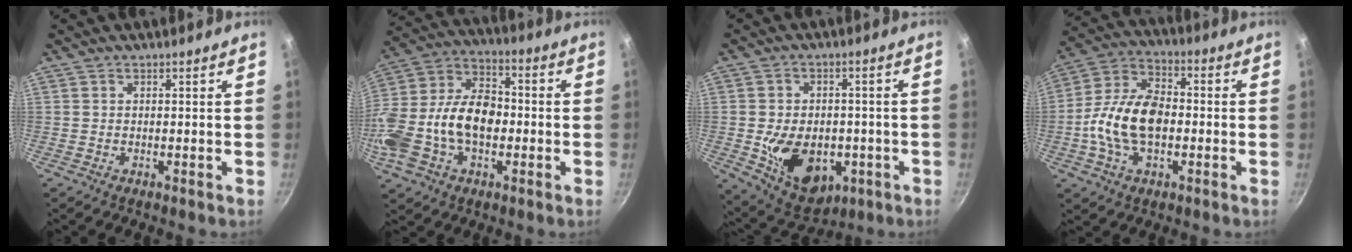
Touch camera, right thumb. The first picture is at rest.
{"total": 21.5, "force": [-3.1, 14.1, 15.9], "torque": [-0.295, 0.050, -0.064]}
{"total": 14.5, "force": [-3.5, 9.8, 10.1], "torque": [-0.132, 0.001, -0.035]}
{"total": 14.9, "force": [-1.9, 9.1, 11.7], "torque": [-0.203, 0.034, -0.050]}